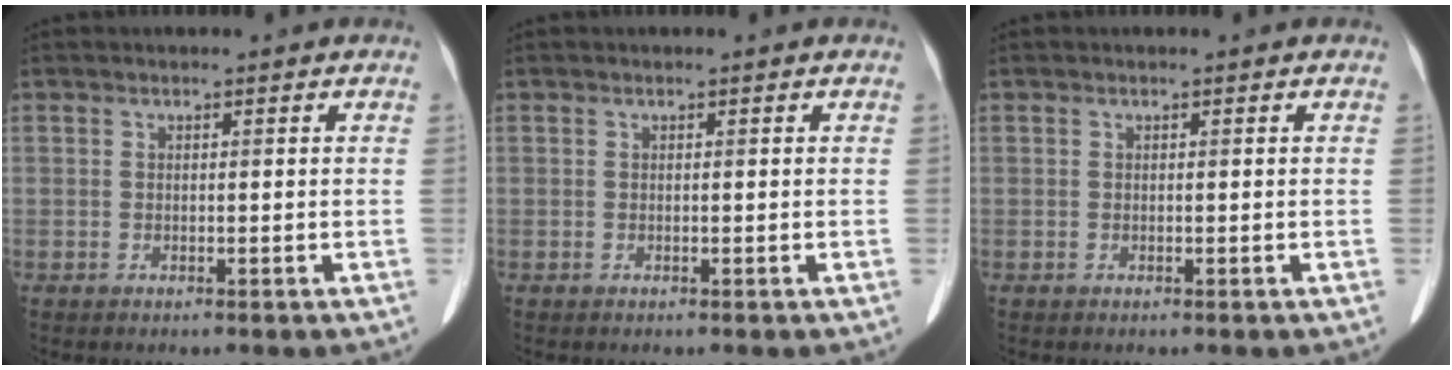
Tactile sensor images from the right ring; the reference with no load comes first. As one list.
[{"total": 0.0}, {"total": 0.0}]